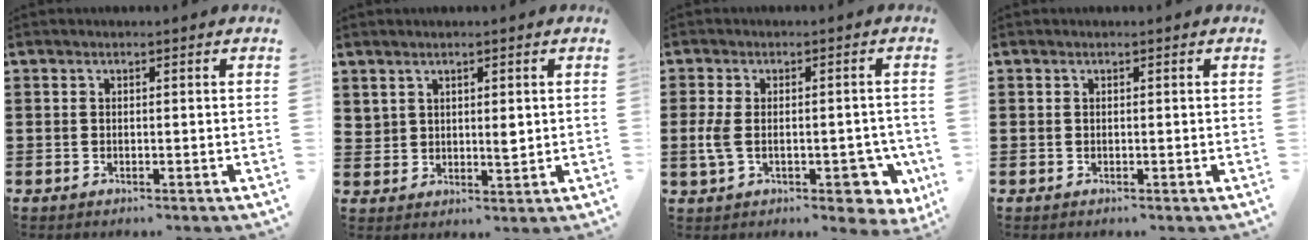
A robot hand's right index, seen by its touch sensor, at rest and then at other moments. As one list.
[{"total": 2.6, "force": [1.6, 1.6, 1.4], "torque": [-0.025, 0.000, 0.029]}, {"total": 8.9, "force": [-2.0, 4.9, 7.2], "torque": [-0.134, 0.004, -0.033]}, {"total": 0.0}]